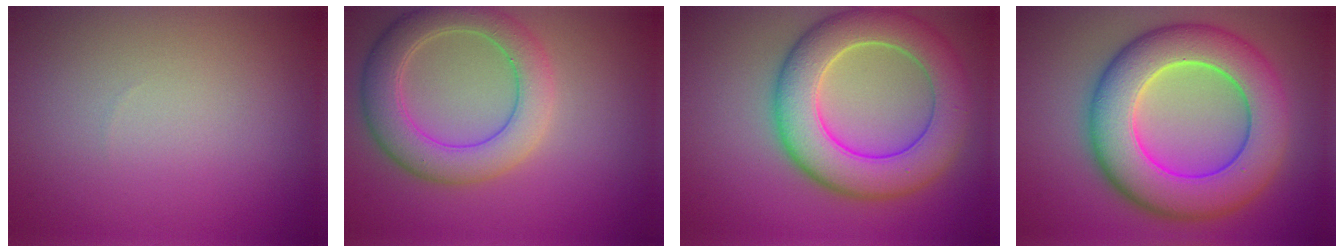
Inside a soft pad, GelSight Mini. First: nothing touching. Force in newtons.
{"total": 5.7, "press": 5.7, "slide": 0.4}
{"total": 8.8, "press": 8.8, "slide": 0.7}
{"total": 10.7, "press": 10.7, "slide": 0.4}